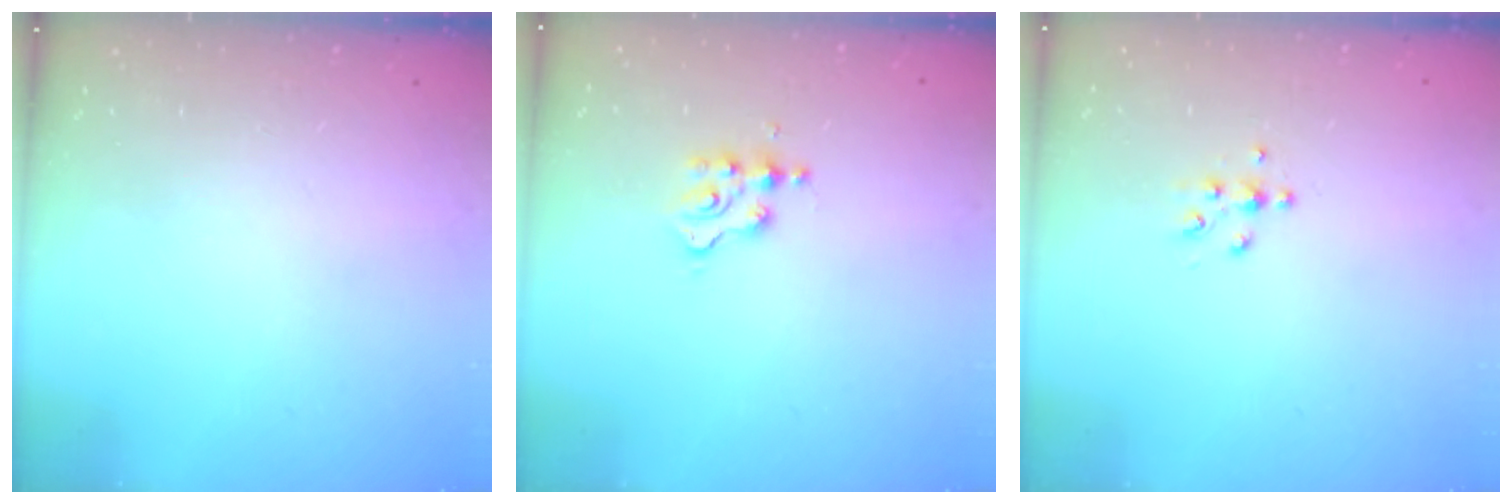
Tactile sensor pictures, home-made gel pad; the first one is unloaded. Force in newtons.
{"total": 2.9, "press": 2.8, "slide": 0.3}
{"total": 4.9, "press": 4.8, "slide": 0.6}